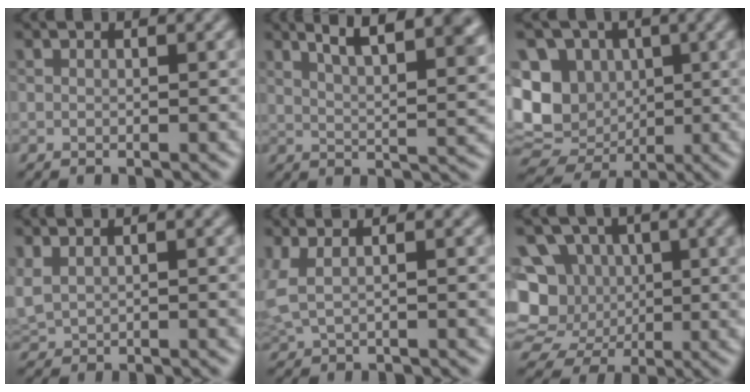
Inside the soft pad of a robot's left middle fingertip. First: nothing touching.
{"total": 8.8, "force": [5.4, 2.7, 6.4], "torque": [-0.070, 0.023, 0.076]}
{"total": 10.5, "force": [-0.1, 8.8, 5.7], "torque": [-0.097, 0.000, -0.009]}
{"total": 2.3, "force": [0.9, 1.1, 1.7], "torque": [-0.043, 0.007, 0.028]}
{"total": 3.2, "force": [1.0, 1.4, 2.7], "torque": [-0.052, 0.008, 0.025]}
{"total": 12.2, "force": [0.7, 10.7, 5.8], "torque": [-0.113, 0.037, -0.013]}